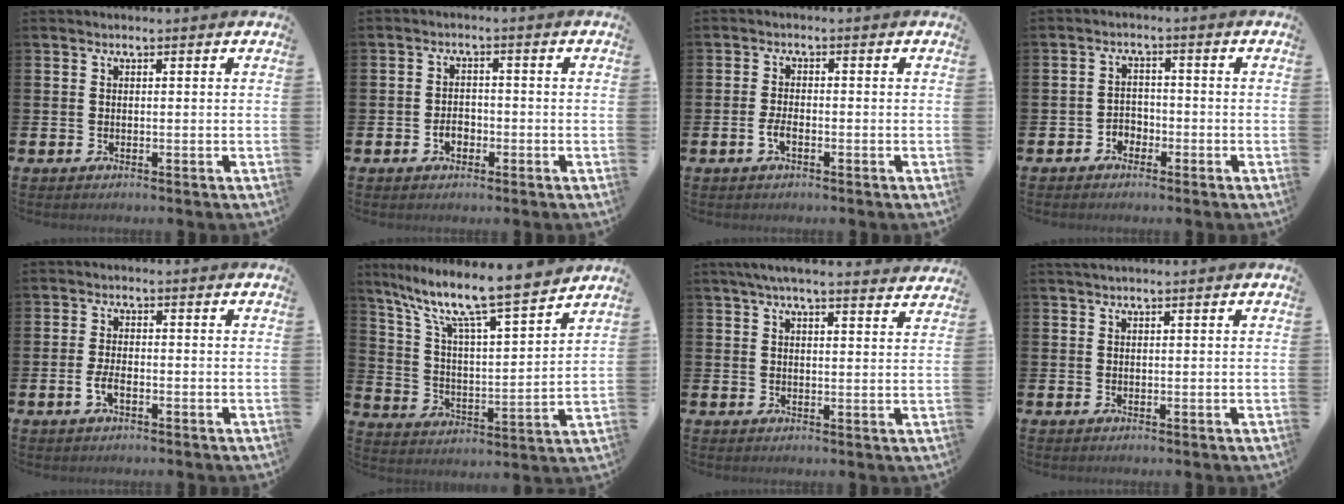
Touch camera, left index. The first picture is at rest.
{"total": 2.3, "force": [-1.0, 1.6, 1.3], "torque": [-0.010, -0.004, -0.025]}
{"total": 2.2, "force": [-0.9, 0.9, 1.8], "torque": [-0.033, 0.002, -0.017]}
{"total": 2.3, "force": [-1.8, 1.4, 0.2], "torque": [-0.010, 0.005, -0.041]}
{"total": 2.4, "force": [-0.9, 1.0, 2.0], "torque": [-0.029, 0.000, -0.019]}
{"total": 11.0, "force": [9.7, 1.1, 5.2], "torque": [-0.130, -0.070, 0.161]}
{"total": 4.8, "force": [4.4, 0.3, 1.8], "torque": [-0.039, -0.013, 0.079]}
{"total": 0.8, "force": [0.7, 0.0, 0.4], "torque": [0.000, -0.001, 0.010]}